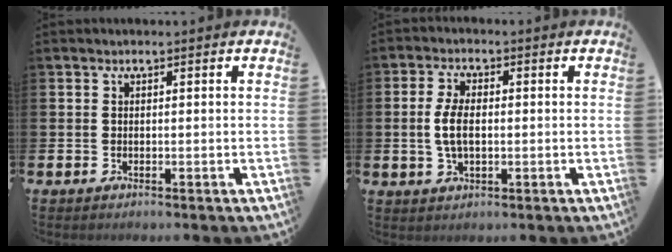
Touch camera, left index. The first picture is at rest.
{"total": 4.7, "force": [0.3, 2.4, 4.1], "torque": [-0.080, 0.005, 0.000]}